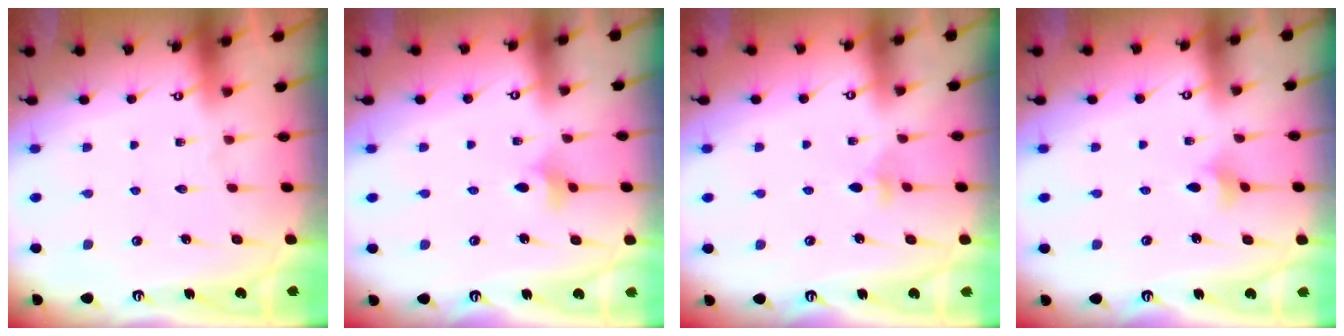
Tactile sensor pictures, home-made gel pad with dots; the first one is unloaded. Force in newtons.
{"total": 3.7, "press": 3.7, "slide": 0.4}
{"total": 3.8, "press": 3.7, "slide": 0.8}
{"total": 2.1, "press": 2.1, "slide": 0.5}